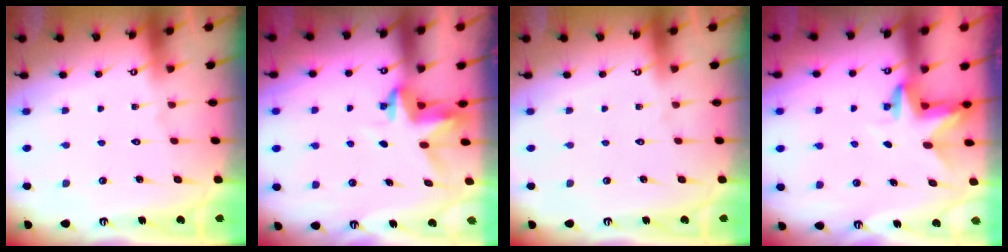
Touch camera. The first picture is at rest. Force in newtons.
{"total": 3.7, "press": 3.7, "slide": 0.3}
{"total": 0.0}
{"total": 3.6, "press": 3.6, "slide": 0.2}